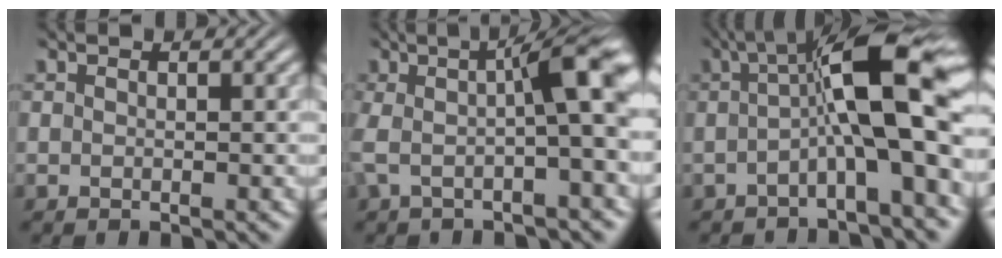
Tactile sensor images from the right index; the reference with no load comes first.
{"total": 7.6, "force": [0.9, 2.0, 7.3], "torque": [-0.105, 0.016, 0.011]}
{"total": 8.7, "force": [1.2, 1.7, 8.5], "torque": [-0.123, 0.015, 0.018]}